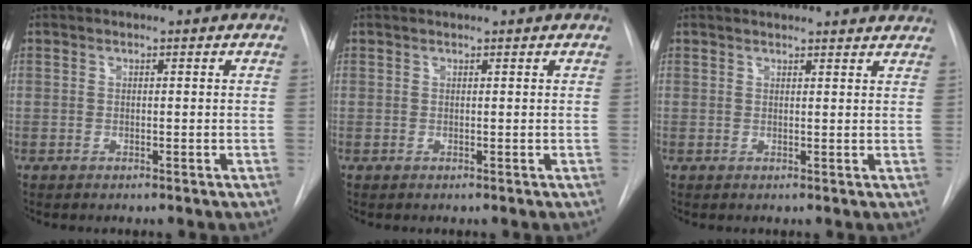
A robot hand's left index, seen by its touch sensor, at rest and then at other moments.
{"total": 0.6, "force": [0.6, 0.0, 0.2], "torque": [-0.006, 0.013, 0.008]}
{"total": 10.0, "force": [9.7, 1.4, 2.0], "torque": [-0.005, 0.003, 0.093]}